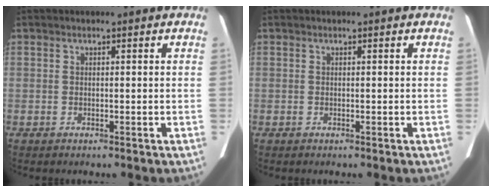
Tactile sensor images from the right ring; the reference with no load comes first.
{"total": 0.0}